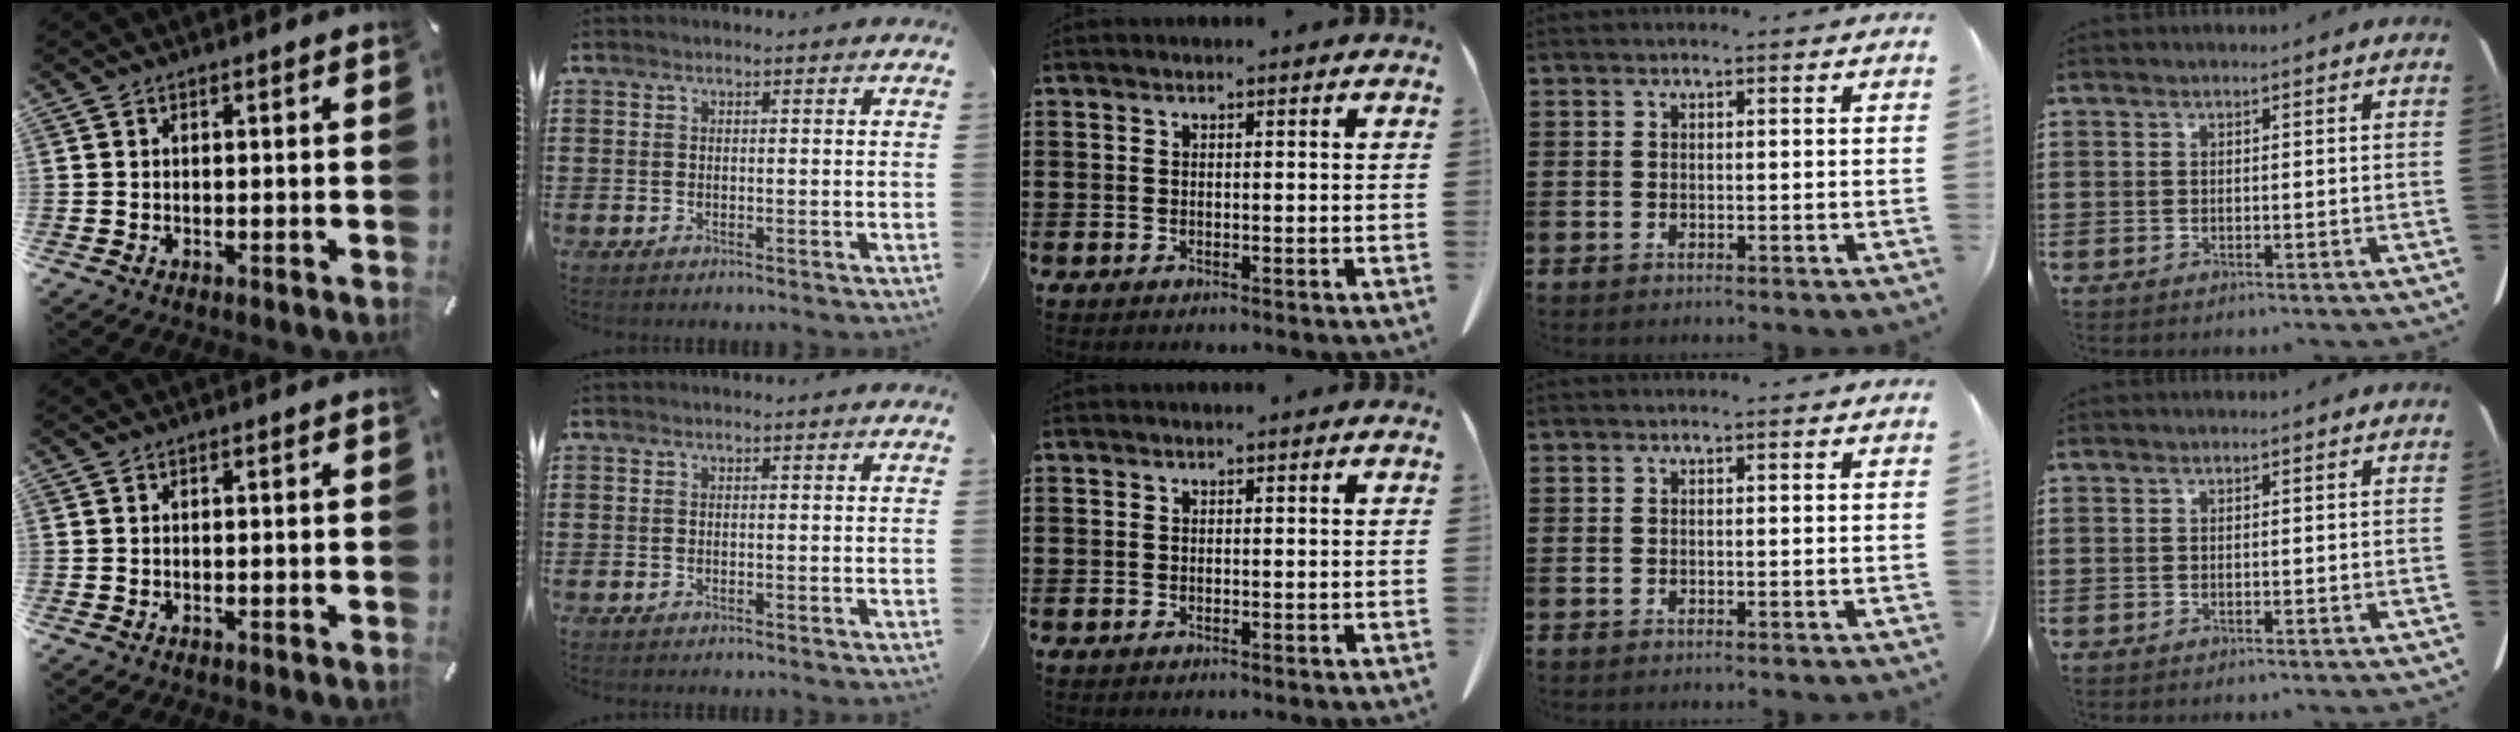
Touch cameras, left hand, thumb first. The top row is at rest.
{}